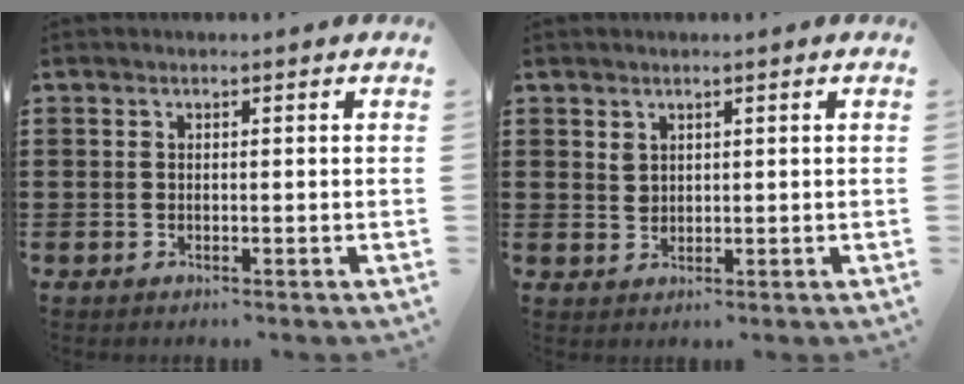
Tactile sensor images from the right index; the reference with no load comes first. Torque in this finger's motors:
{"motor_torque": [-0.31, 0.38, 0.00, 0.00]}